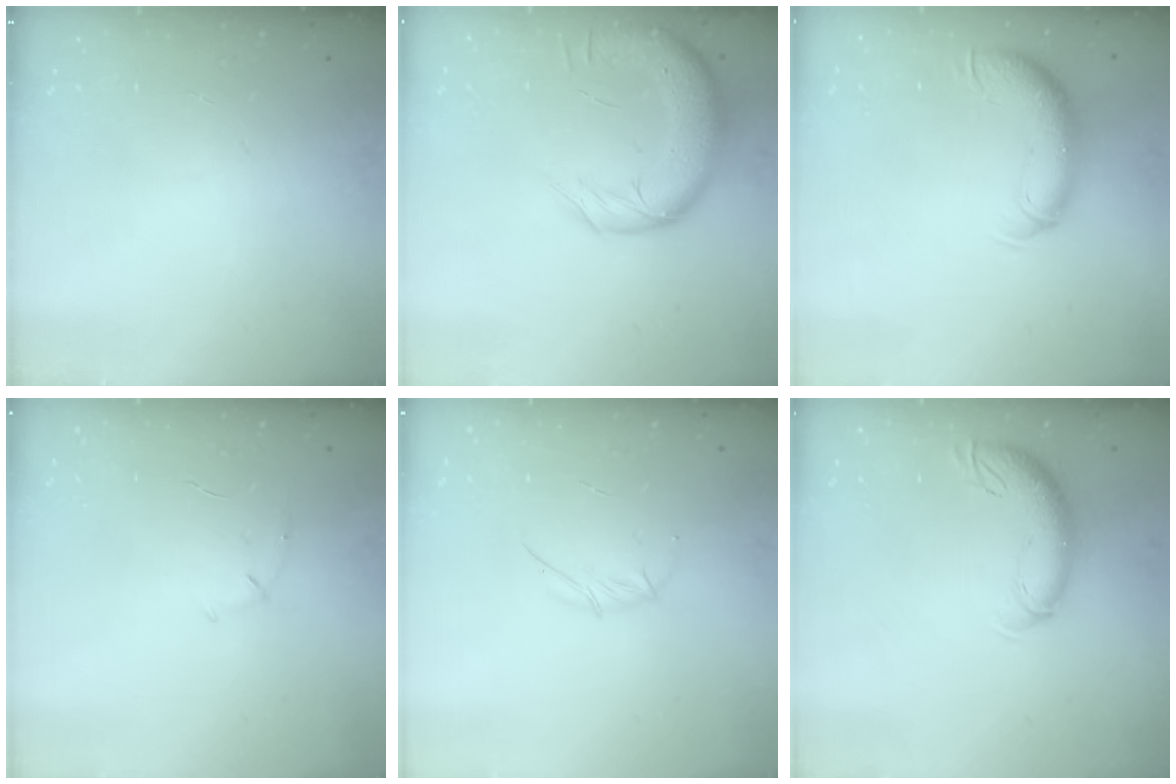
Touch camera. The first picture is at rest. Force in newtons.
{"total": 13.9, "press": 13.4, "slide": 3.7}
{"total": 10.9, "press": 10.6, "slide": 2.3}
{"total": 4.3, "press": 4.2, "slide": 1.1}
{"total": 3.9, "press": 3.8, "slide": 0.8}
{"total": 10.2, "press": 10.0, "slide": 2.3}